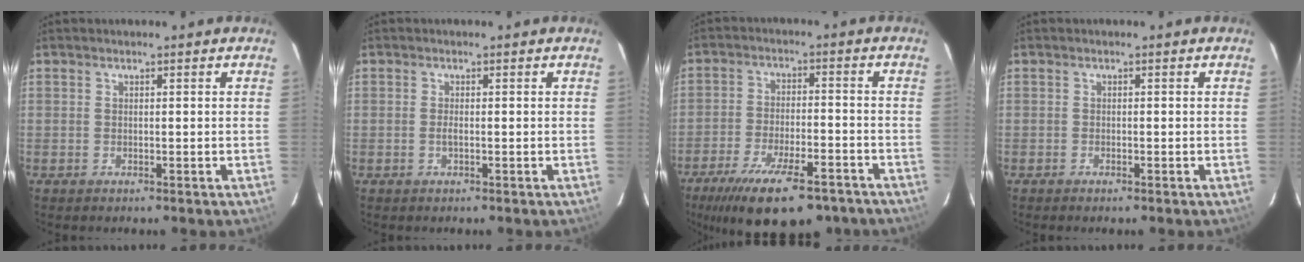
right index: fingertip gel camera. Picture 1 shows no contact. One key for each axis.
{"total": 0.9, "fx": -0.2, "fy": 0.2, "fz": 0.9, "tx": -0.018, "ty": 0.000, "tz": -0.004}
{"total": 18.6, "fx": -13.2, "fy": 6.3, "fz": 11.5, "tx": -0.219, "ty": -0.035, "tz": -0.199}
{"total": 0.6, "fx": -0.5, "fy": 0.1, "fz": 0.2, "tx": -0.006, "ty": -0.001, "tz": -0.011}